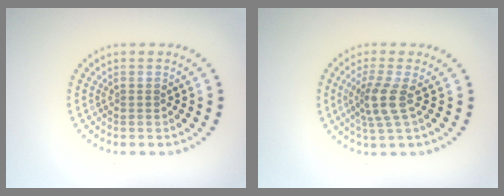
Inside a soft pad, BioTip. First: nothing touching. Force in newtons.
{"total": 2.9, "press": 2.2, "slide": 1.9}